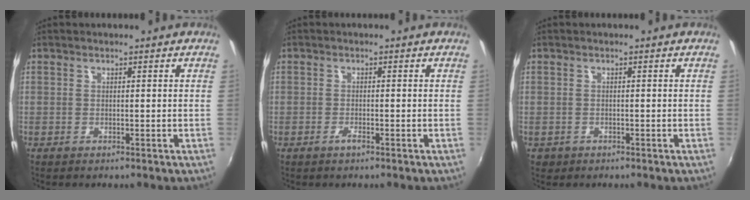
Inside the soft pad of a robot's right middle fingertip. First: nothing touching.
{"total": 1.1, "force": [-0.8, 0.2, 0.8], "torque": [-0.016, 0.000, -0.016]}
{"total": 1.4, "force": [-0.6, 1.2, 0.4], "torque": [-0.011, -0.003, -0.007]}